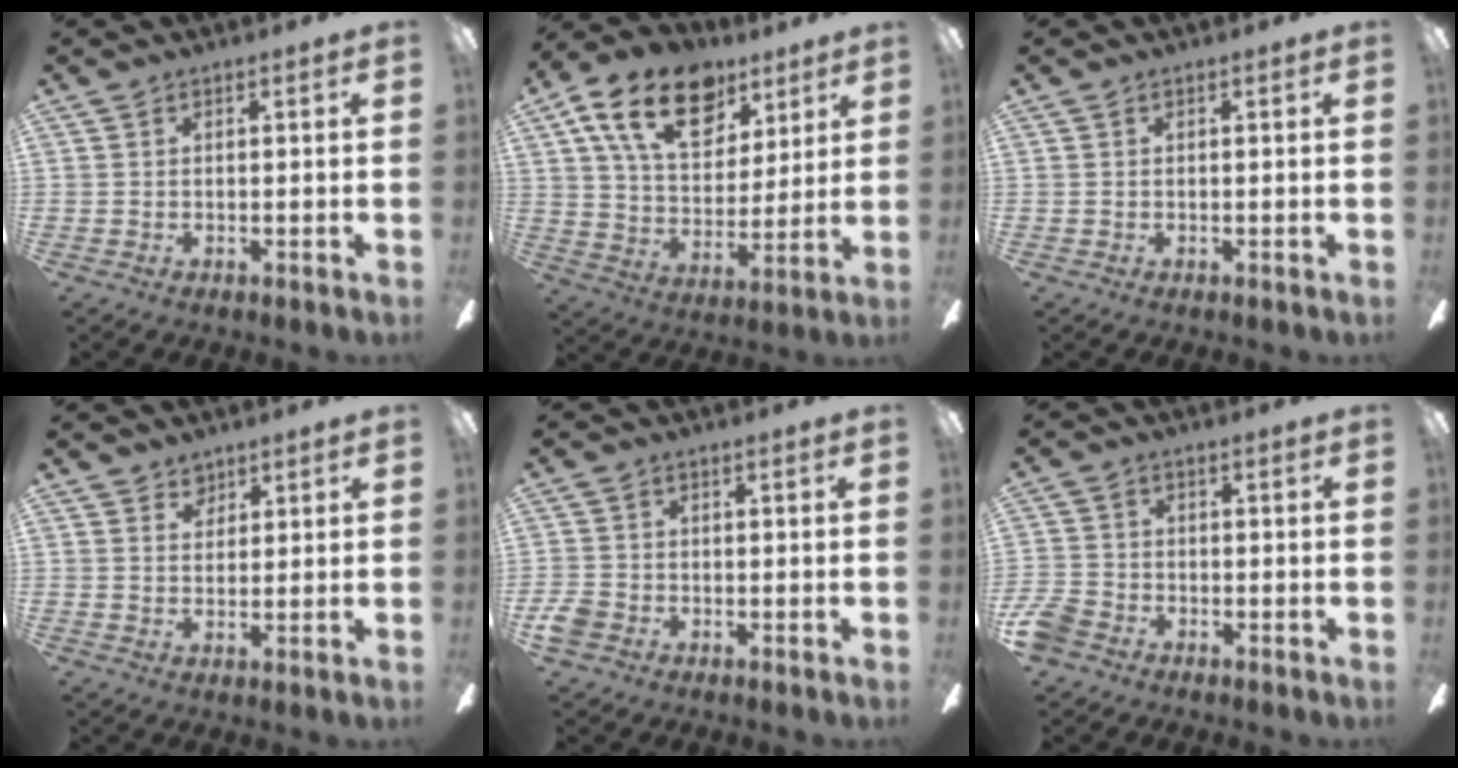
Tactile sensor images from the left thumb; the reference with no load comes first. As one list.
[{"total": 19.8, "force": [10.9, 12.0, 11.4], "torque": [-0.191, -0.038, 0.196]}, {"total": 0.0}, {"total": 3.5, "force": [2.6, 2.3, 0.5], "torque": [-0.001, -0.008, 0.046]}, {"total": 3.9, "force": [-2.0, 2.9, 1.6], "torque": [-0.034, 0.010, -0.039]}, {"total": 5.6, "force": [-3.5, 3.8, 2.3], "torque": [-0.057, 0.015, -0.069]}]